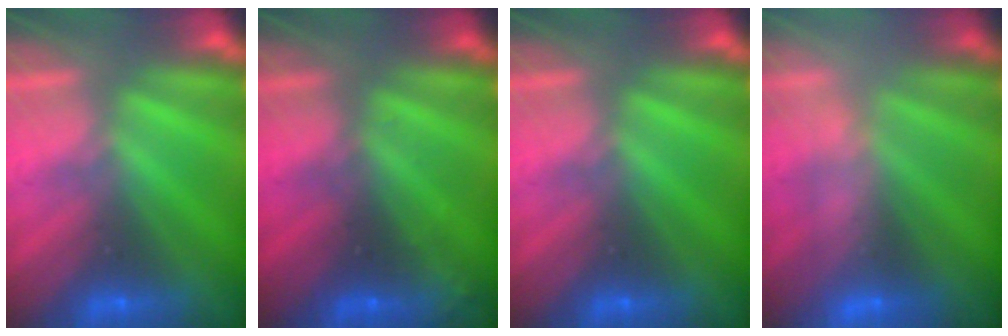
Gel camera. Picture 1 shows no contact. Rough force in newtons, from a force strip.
{"total": 2.7}
{"total": 0.0}
{"total": 2.5}